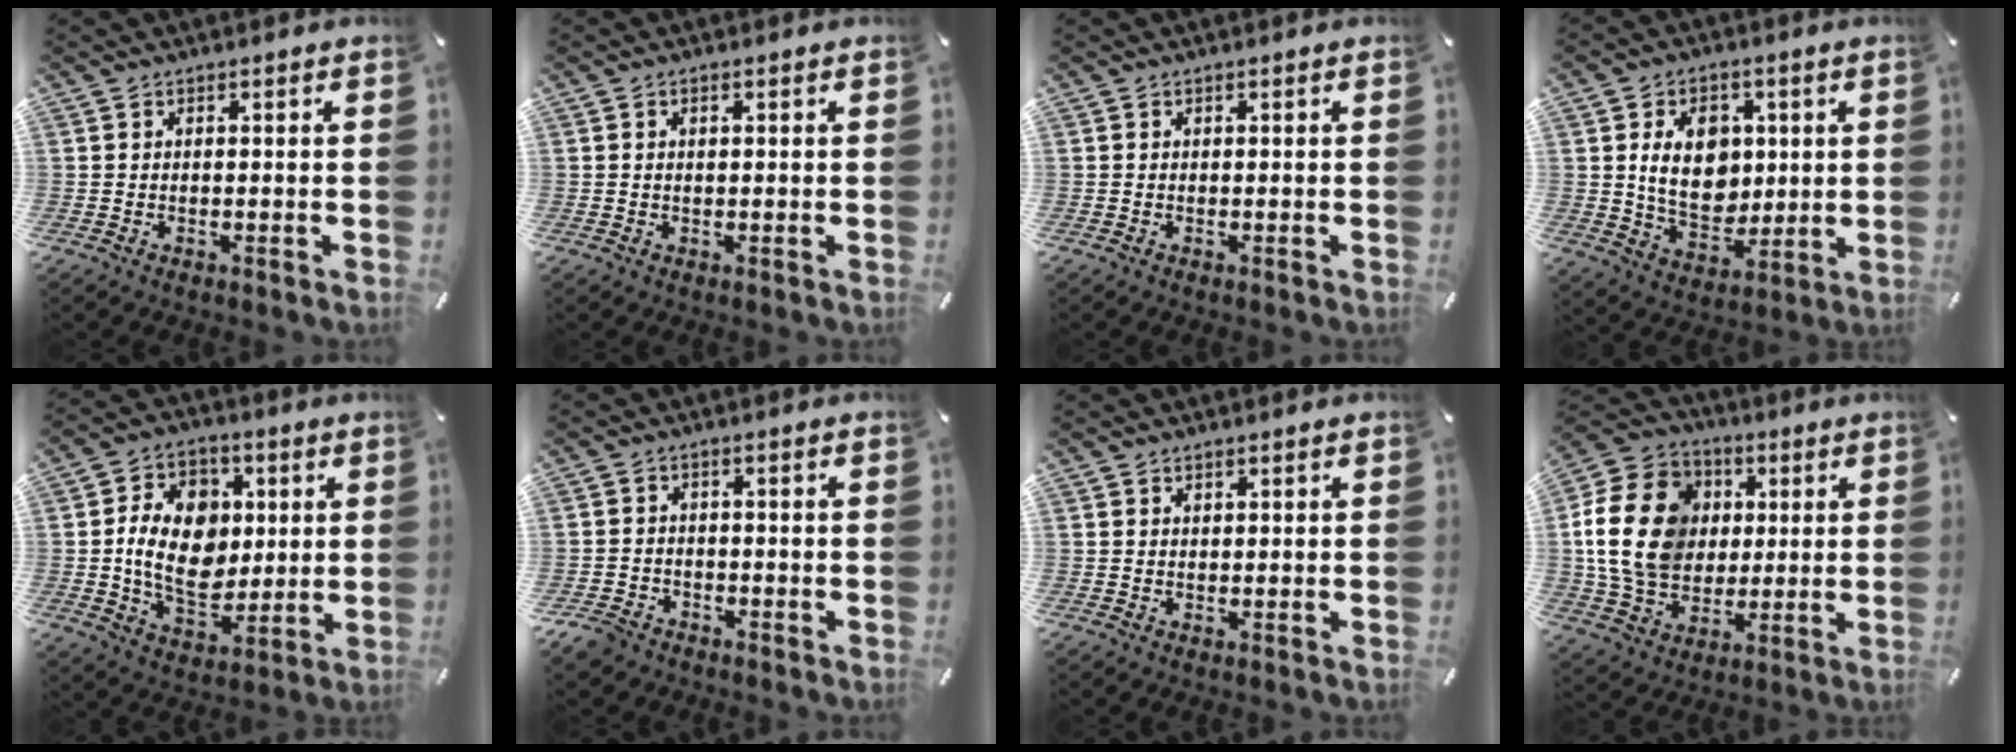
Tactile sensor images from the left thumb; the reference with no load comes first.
{"total": 0.9, "force": [0.1, 0.4, 0.7], "torque": [-0.017, 0.002, 0.002]}
{"total": 0.0}
{"total": 12.1, "force": [2.1, 9.4, 7.3], "torque": [-0.130, 0.000, 0.035]}
{"total": 14.9, "force": [0.8, 11.4, 9.6], "torque": [-0.175, 0.010, 0.016]}
{"total": 3.7, "force": [-2.8, 2.3, 0.8], "torque": [-0.032, 0.010, -0.060]}
{"total": 0.7, "force": [0.5, 0.5, 0.0], "torque": [-0.001, 0.001, 0.009]}
{"total": 19.4, "force": [1.9, 16.0, 10.8], "torque": [-0.238, 0.012, 0.036]}